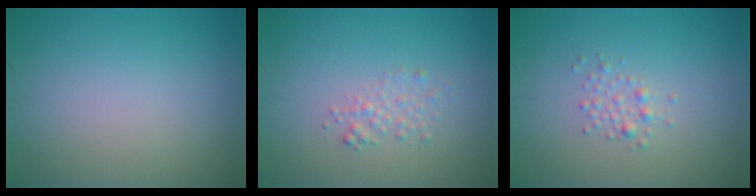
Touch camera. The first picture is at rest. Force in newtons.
{"total": 1.4, "press": 1.4, "slide": 0.1}
{"total": 1.3, "press": 1.3, "slide": 0.0}